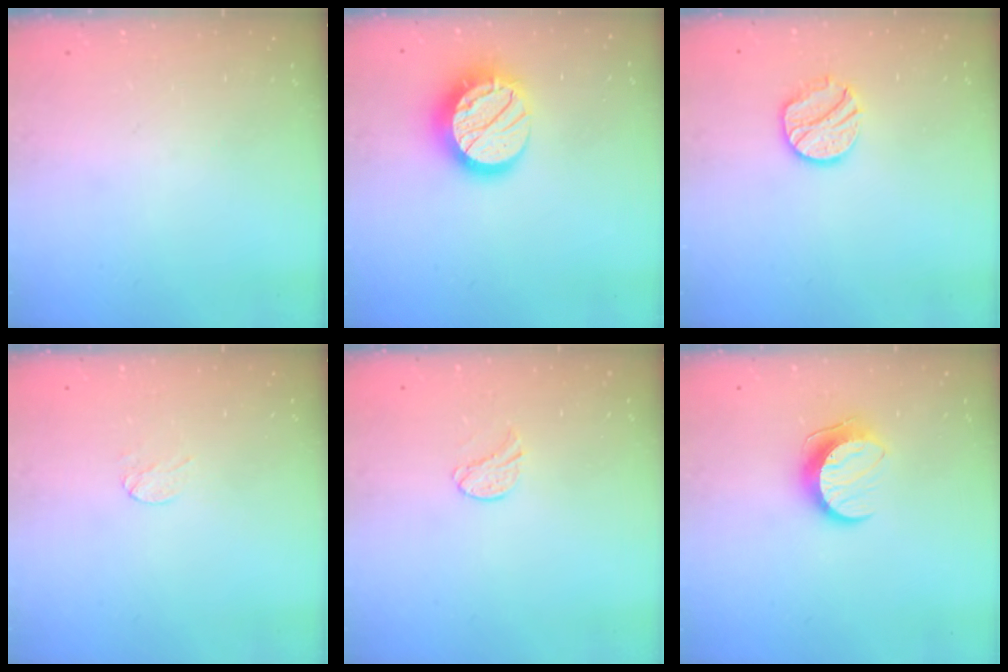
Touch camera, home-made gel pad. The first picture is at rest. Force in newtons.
{"total": 15.7, "press": 15.7, "slide": 0.9}
{"total": 9.8, "press": 9.8, "slide": 0.6}
{"total": 3.0, "press": 3.0, "slide": 0.2}
{"total": 6.6, "press": 6.6, "slide": 0.5}
{"total": 9.7, "press": 9.7, "slide": 0.2}